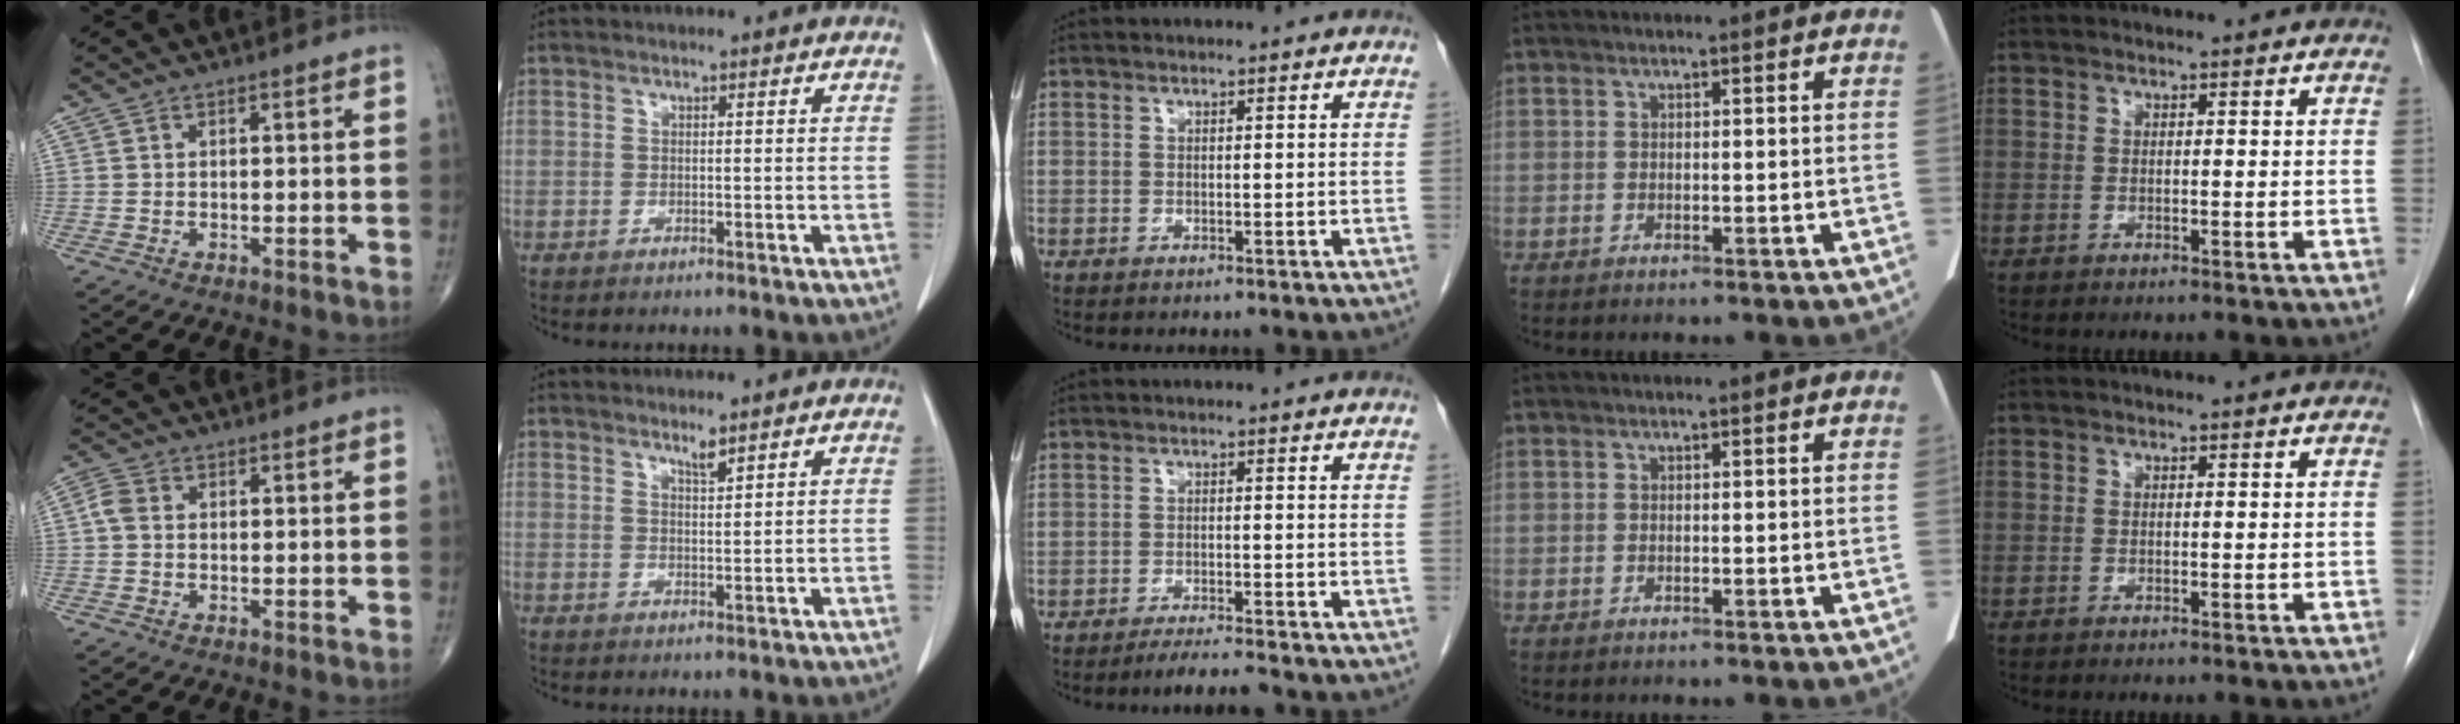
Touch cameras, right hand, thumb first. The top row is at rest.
{"thumb": {"total": 2.6, "force": [0.1, 2.0, 1.7], "torque": [-0.036, 0.007, -0.005]}, "index": {"total": 1.6, "force": [1.4, 0.0, 0.8], "torque": [-0.014, -0.007, 0.026]}, "middle": {"total": 3.5, "force": [-3.2, -0.7, 1.3], "torque": [-0.027, -0.015, -0.054]}}